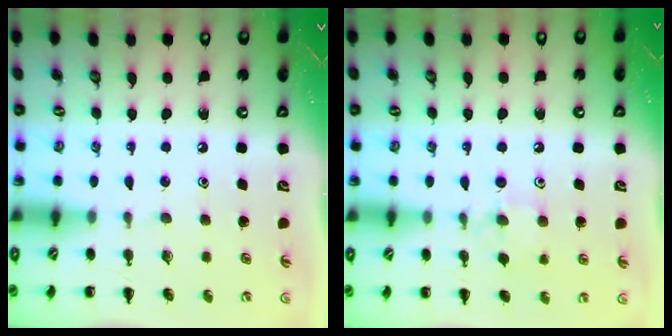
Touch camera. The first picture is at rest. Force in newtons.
{"total": 7.8, "press": 7.5, "slide": 2.0}